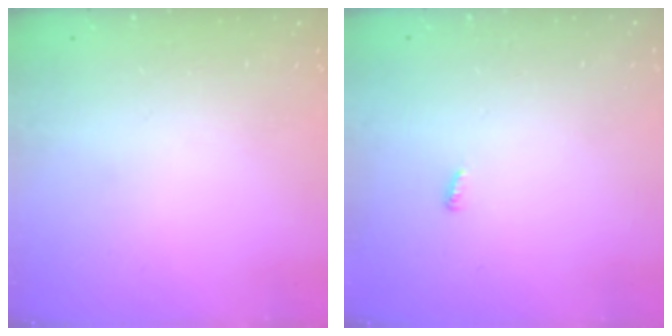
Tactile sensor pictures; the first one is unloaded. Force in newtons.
{"total": 2.6, "press": 2.6, "slide": 0.2}